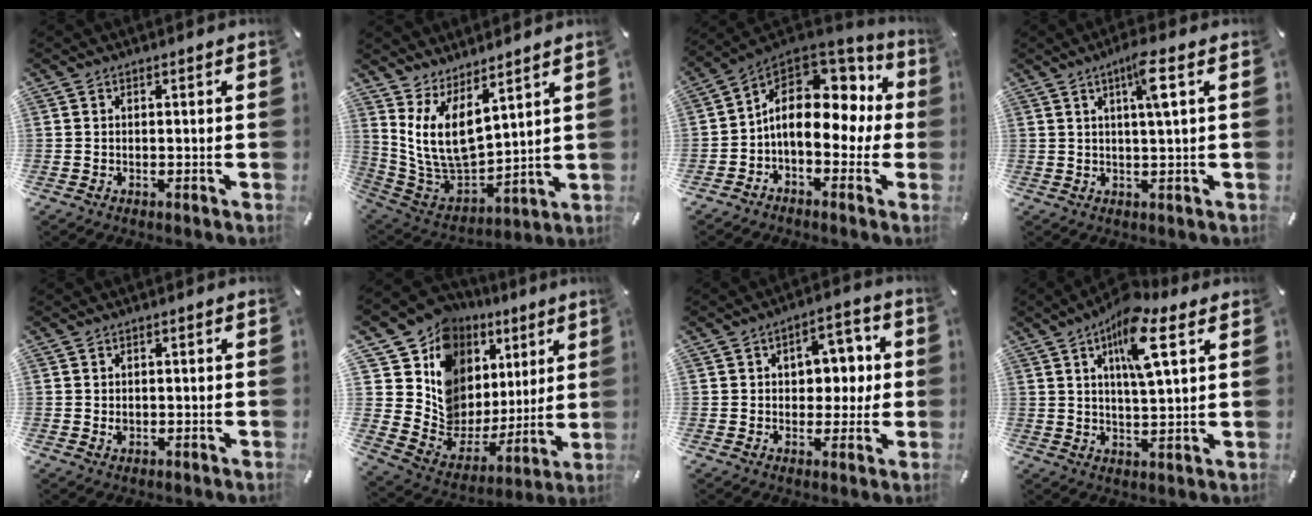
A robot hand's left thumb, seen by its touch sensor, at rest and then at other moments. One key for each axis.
{"total": 12.2, "fx": 5.8, "fy": 7.0, "fz": 8.2, "tx": -0.189, "ty": -0.055, "tz": 0.114}
{"total": 14.8, "fx": 1.7, "fy": 9.9, "fz": 10.9, "tx": -0.183, "ty": -0.019, "tz": 0.031}
{"total": 6.5, "fx": 2.2, "fy": 0.5, "fz": 6.1, "tx": -0.114, "ty": -0.004, "tz": 0.032}
{"total": 1.1, "fx": 0.1, "fy": 1.0, "fz": 0.6, "tx": -0.005, "ty": 0.000, "tz": -0.001}
{"total": 12.1, "fx": 5.4, "fy": 10.3, "fz": 3.2, "tx": -0.056, "ty": -0.083, "tz": 0.118}
{"total": 9.1, "fx": 1.2, "fy": 6.7, "fz": 6.1, "tx": -0.069, "ty": 0.000, "tz": 0.013}
{"total": 12.6, "fx": 6.6, "fy": 3.8, "fz": 10.0, "tx": -0.167, "ty": -0.015, "tz": 0.108}